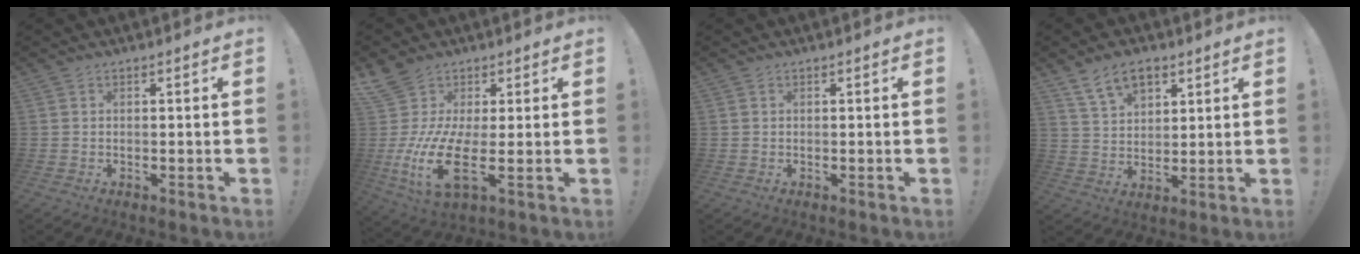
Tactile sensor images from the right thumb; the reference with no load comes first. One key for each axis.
{"total": 15.0, "fx": 1.9, "fy": 7.0, "fz": 13.1, "tx": -0.284, "ty": -0.043, "tz": 0.034}
{"total": 0.0}
{"total": 10.0, "fx": 6.1, "fy": 5.9, "fz": 5.2, "tx": -0.082, "ty": -0.022, "tz": 0.116}